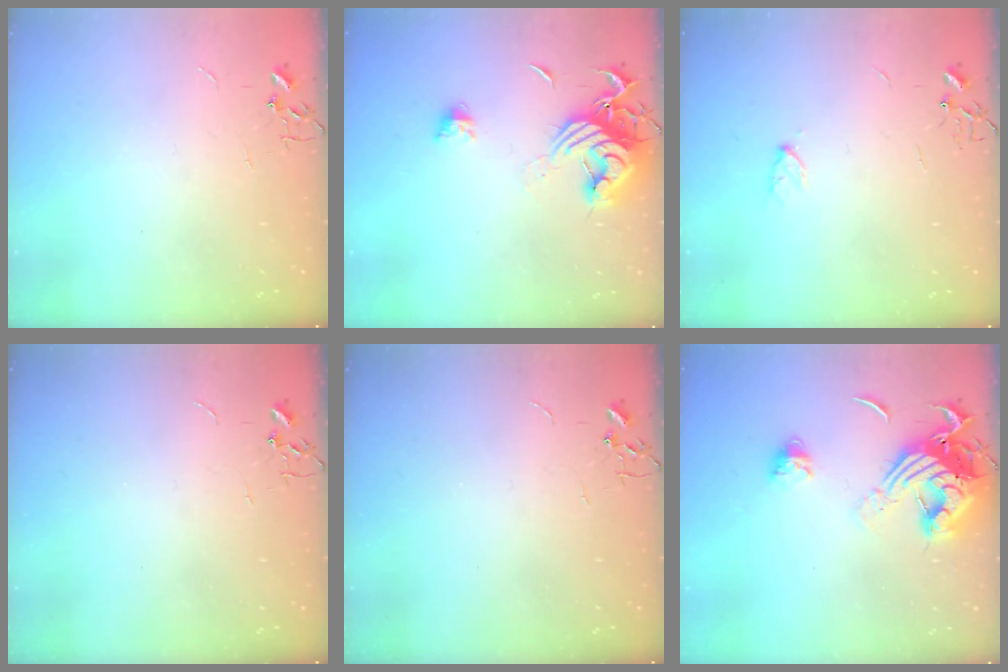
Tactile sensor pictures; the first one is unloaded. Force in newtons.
{"total": 14.1, "press": 14.1, "slide": 1.2}
{"total": 4.1, "press": 4.1, "slide": 0.6}
{"total": 0.0}
{"total": 0.0}
{"total": 17.0, "press": 16.9, "slide": 1.7}